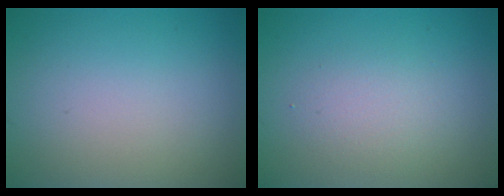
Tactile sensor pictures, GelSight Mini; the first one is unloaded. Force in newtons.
{"total": 2.0, "press": 2.0, "slide": 0.2}